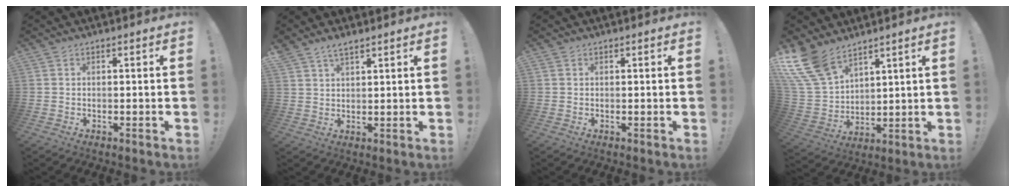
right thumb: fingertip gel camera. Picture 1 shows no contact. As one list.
[{"total": 3.6, "force": [3.0, 1.2, 1.7], "torque": [-0.022, -0.020, 0.054]}, {"total": 0.0}, {"total": 14.5, "force": [10.8, 7.3, 6.4], "torque": [-0.149, -0.070, 0.209]}]